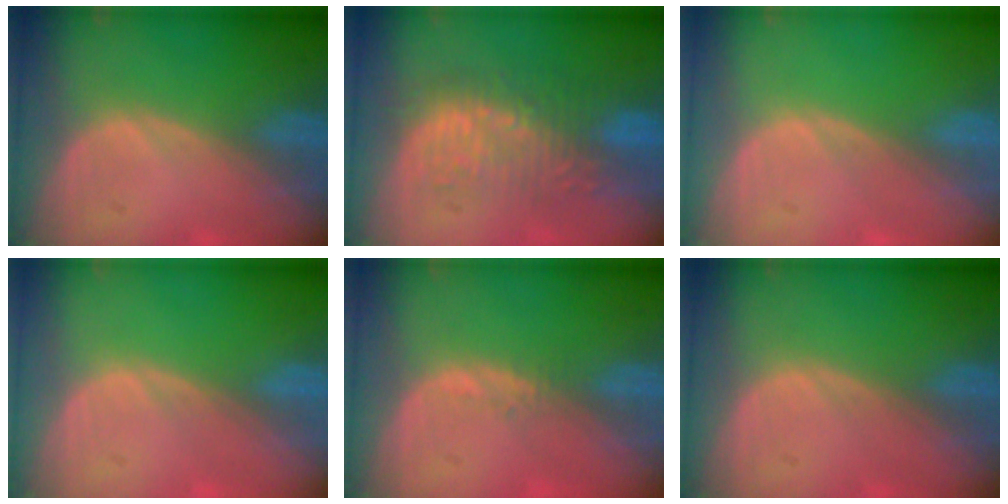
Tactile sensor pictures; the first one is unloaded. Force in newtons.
{"total": 9.2, "press": 8.7, "slide": 2.7}
{"total": 0.0}
{"total": 0.0}
{"total": 0.9, "press": 0.8, "slide": 0.4}
{"total": 0.0}